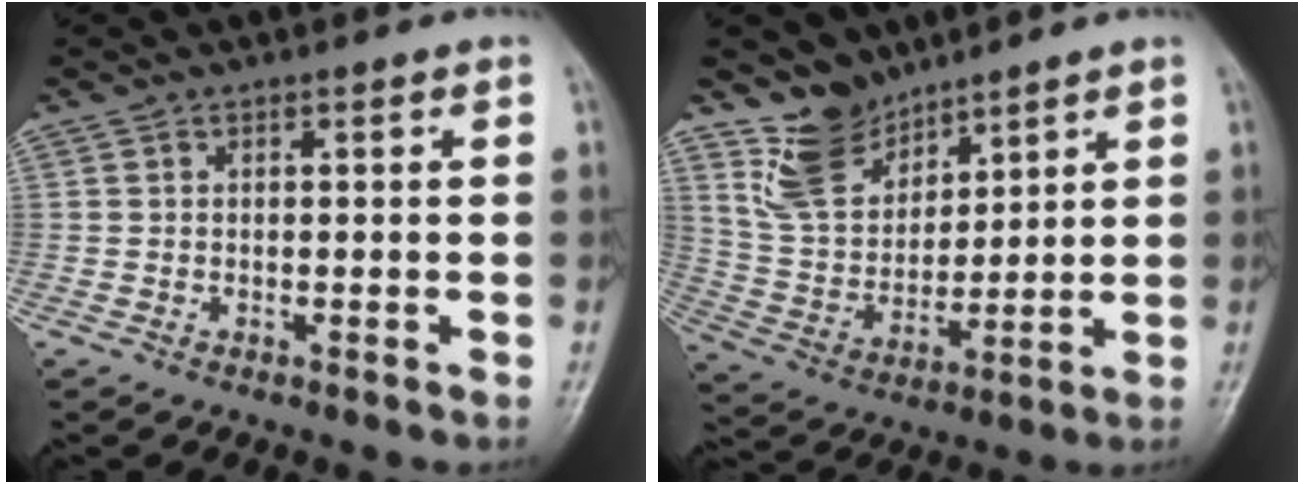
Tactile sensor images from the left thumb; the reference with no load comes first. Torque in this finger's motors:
{"motor_torque": [0.18, 0.08, -0.10, -0.49, 0.14]}